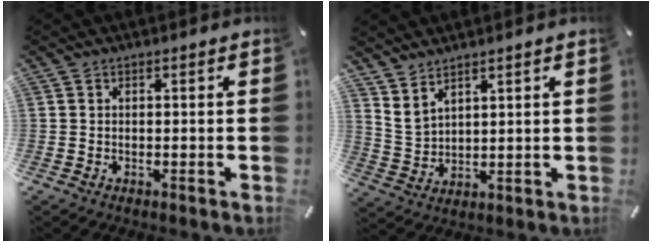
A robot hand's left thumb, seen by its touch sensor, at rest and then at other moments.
{"total": 4.2, "force": [3.6, 2.0, 0.8], "torque": [-0.029, -0.017, 0.069]}